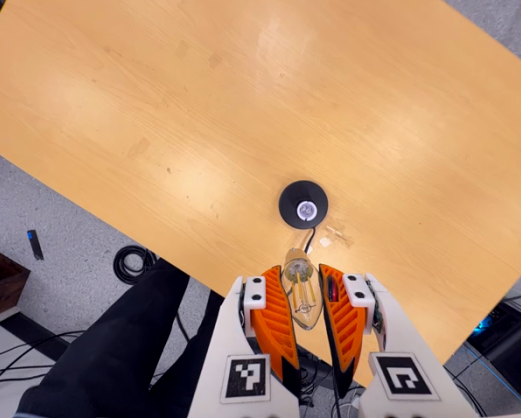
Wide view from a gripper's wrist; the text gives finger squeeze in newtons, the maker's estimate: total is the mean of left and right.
{"total": 21.3, "left": 25.7, "right": 16.8}